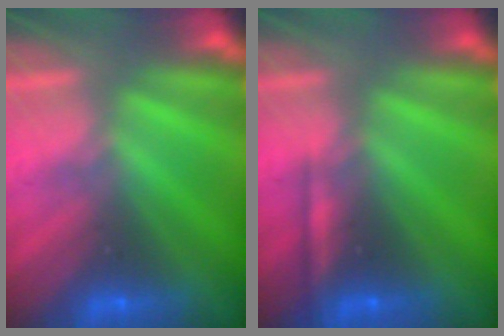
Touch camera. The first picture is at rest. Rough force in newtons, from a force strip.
{"total": 2.2}